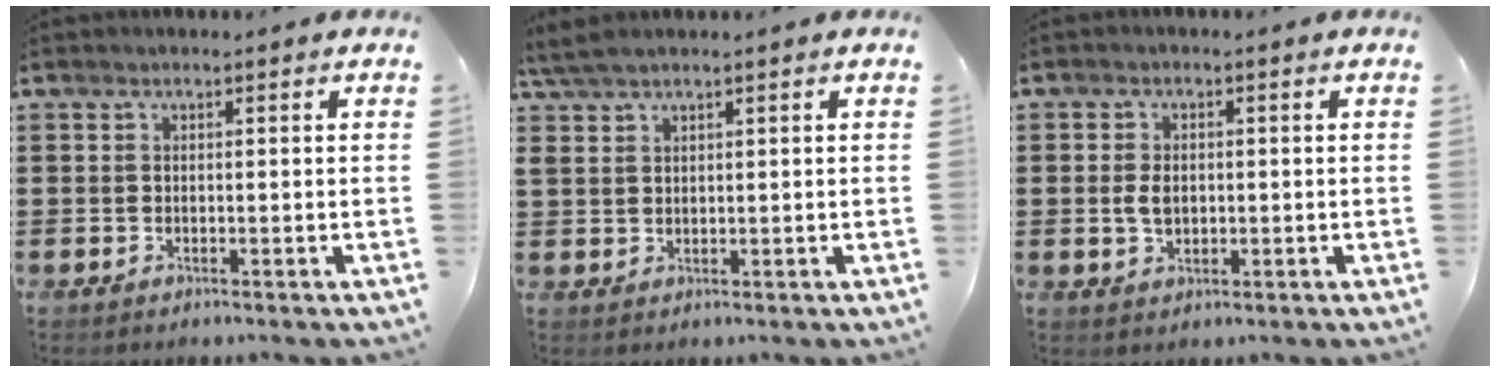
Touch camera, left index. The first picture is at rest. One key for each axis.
{"total": 2.5, "fx": 2.0, "fy": 0.8, "fz": 1.3, "tx": -0.032, "ty": 0.006, "tz": 0.038}
{"total": 3.3, "fx": 0.0, "fy": 2.1, "fz": 2.5, "tx": -0.058, "ty": 0.003, "tz": -0.002}